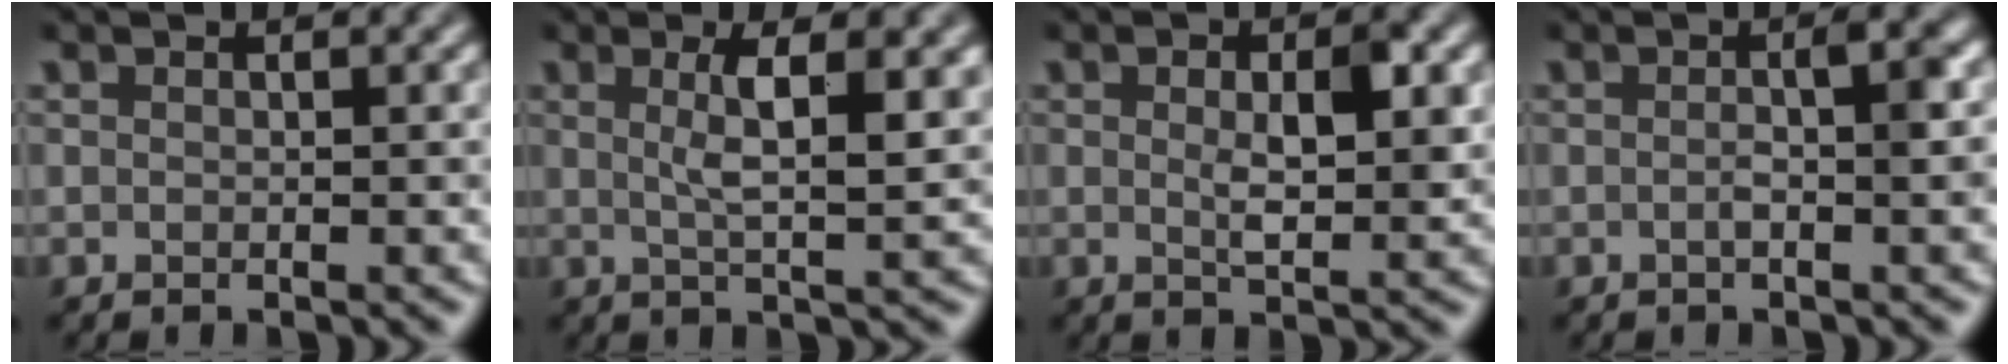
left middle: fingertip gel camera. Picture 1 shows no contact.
{"total": 4.5, "force": [1.2, 1.2, 4.2], "torque": [-0.061, 0.000, 0.017]}
{"total": 3.7, "force": [0.5, 1.4, 3.4], "torque": [-0.057, -0.003, 0.008]}
{"total": 2.7, "force": [-0.2, 0.5, 2.7], "torque": [-0.042, 0.006, -0.008]}